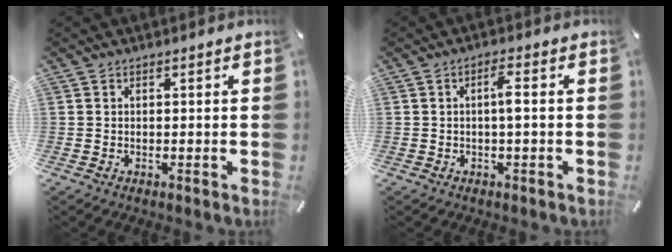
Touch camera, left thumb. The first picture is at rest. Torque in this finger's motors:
{"motor_torque": [0.56, 0.86, 0.31, 0.08, 0.00]}